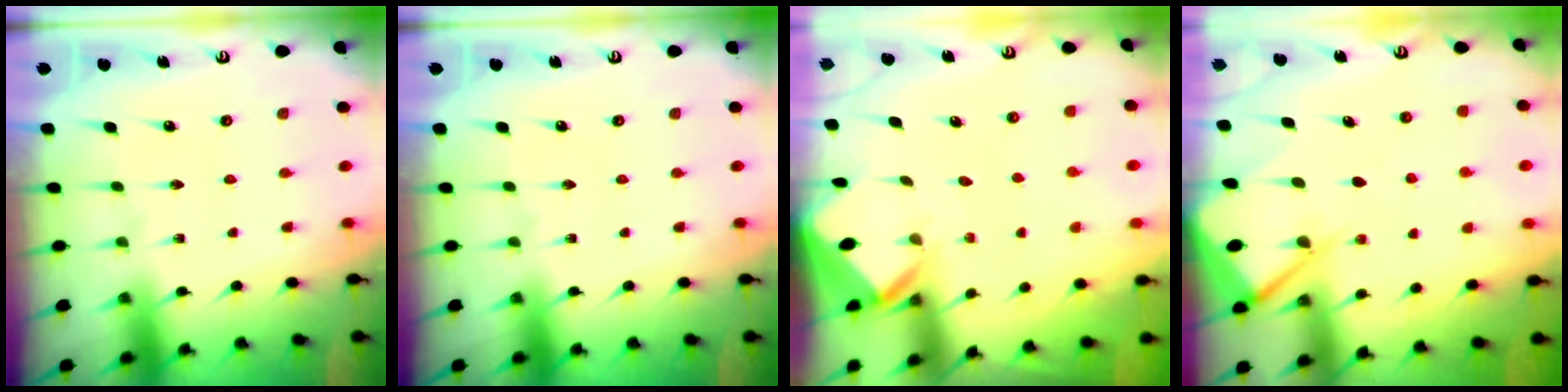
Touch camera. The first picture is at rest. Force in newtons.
{"total": 0.0}
{"total": 2.9, "press": 2.9, "slide": 0.2}
{"total": 6.9, "press": 6.9, "slide": 0.6}